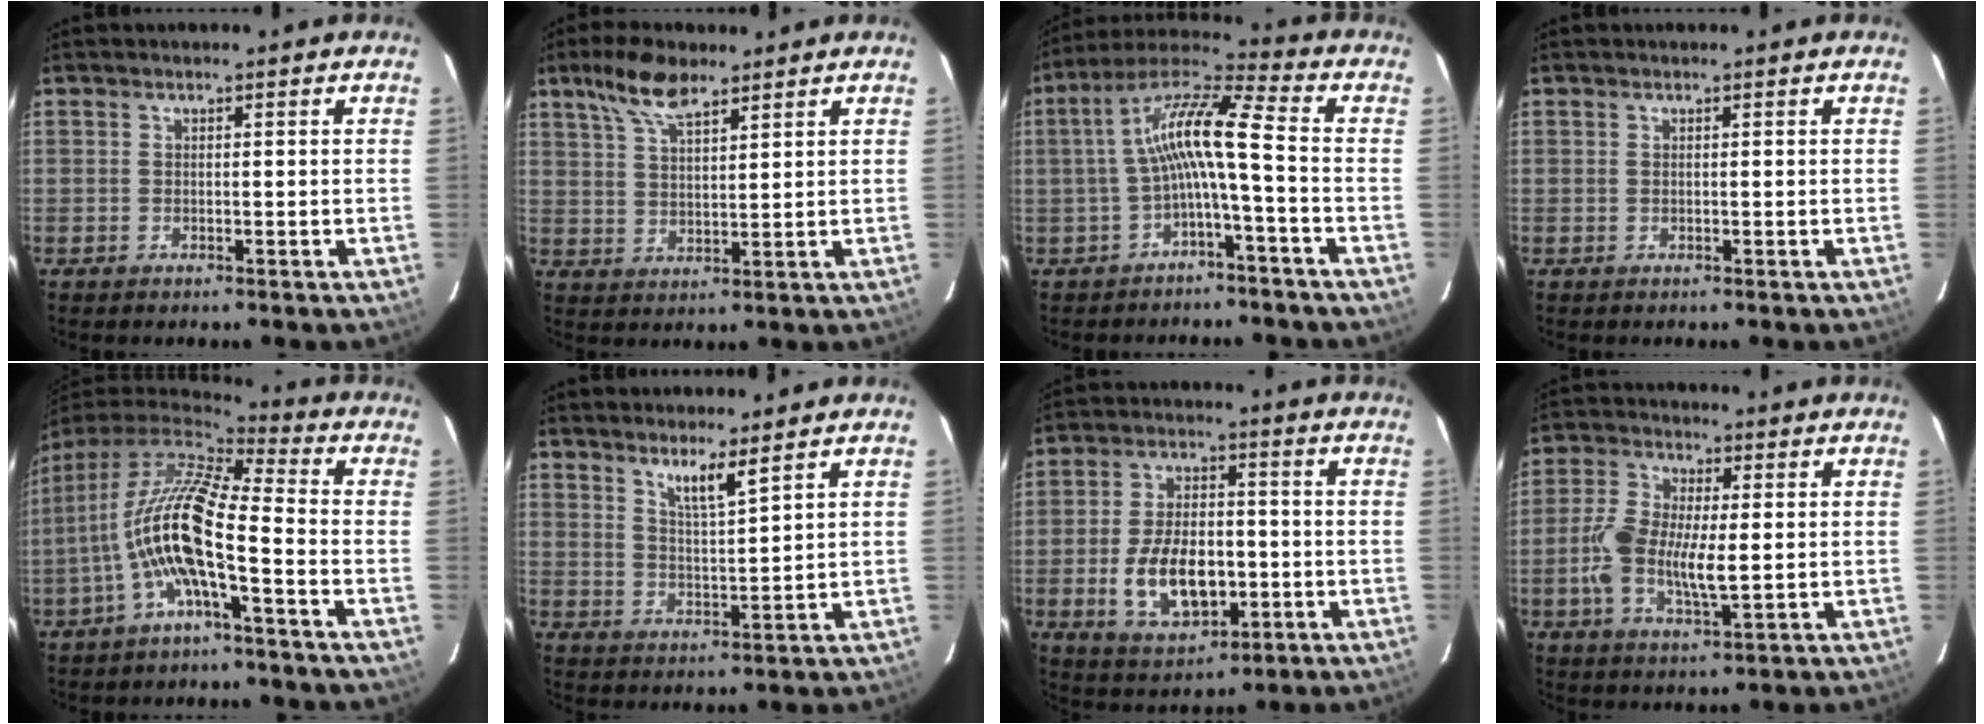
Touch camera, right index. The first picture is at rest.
{"total": 8.1, "force": [5.6, 2.8, 5.1], "torque": [-0.097, 0.016, 0.108]}
{"total": 10.4, "force": [-2.0, 0.7, 10.2], "torque": [-0.214, 0.024, -0.040]}
{"total": 0.0}
{"total": 13.7, "force": [-3.7, 2.3, 13.0], "torque": [-0.239, -0.002, -0.073]}
{"total": 5.2, "force": [3.9, 0.1, 3.4], "torque": [-0.063, -0.005, 0.071]}
{"total": 12.9, "force": [-3.1, 7.2, 10.2], "torque": [-0.206, 0.002, -0.040]}
{"total": 9.8, "force": [-1.0, 3.8, 9.0], "torque": [-0.187, -0.002, -0.022]}